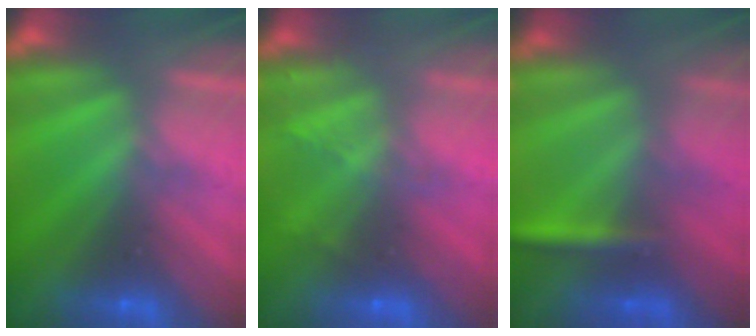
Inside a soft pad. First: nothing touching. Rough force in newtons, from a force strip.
{"total": 2.2}
{"total": 2.9}